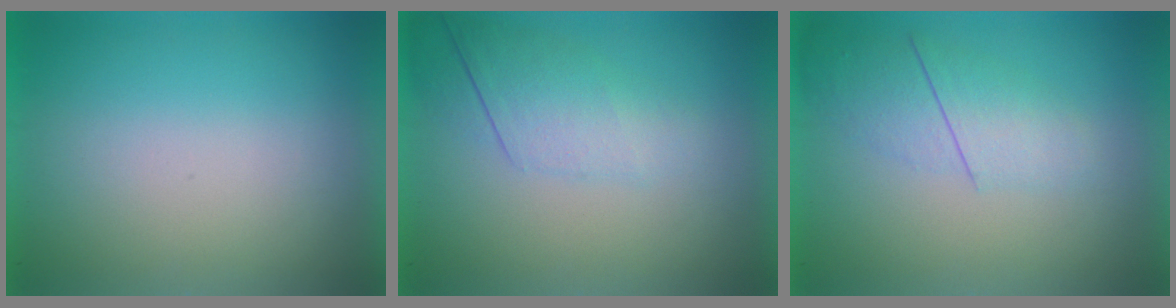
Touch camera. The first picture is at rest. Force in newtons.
{"total": 2.3}
{"total": 2.2}